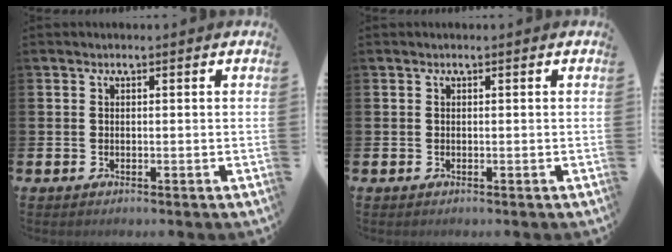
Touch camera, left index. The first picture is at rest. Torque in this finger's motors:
{"motor_torque": [-0.03, 0.00, -0.01, 0.00]}